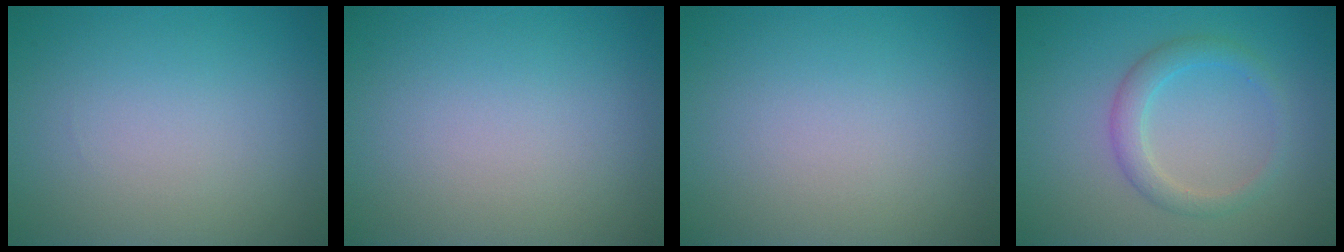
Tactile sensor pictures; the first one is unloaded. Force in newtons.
{"total": 0.0}
{"total": 0.0}
{"total": 2.4, "press": 2.4, "slide": 0.1}